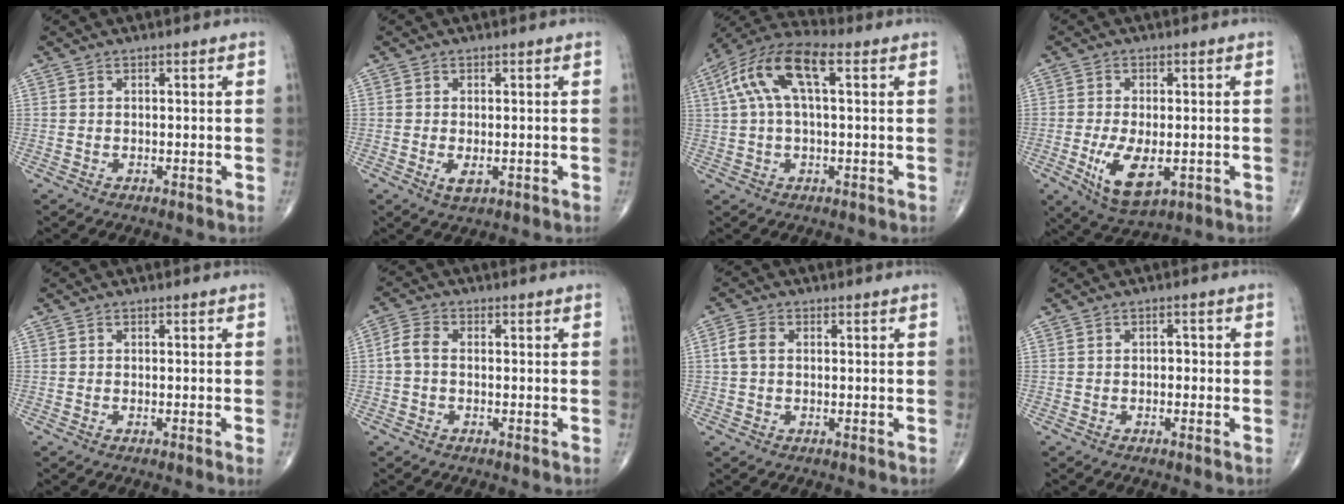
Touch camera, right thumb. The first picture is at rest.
{"total": 2.5, "force": [-0.6, 1.2, 2.1], "torque": [-0.038, -0.005, -0.009]}
{"total": 13.2, "force": [3.6, 5.2, 11.6], "torque": [-0.246, 0.044, 0.059]}
{"total": 9.1, "force": [-2.4, 4.4, 7.6], "torque": [-0.134, -0.014, -0.030]}
{"total": 1.1, "force": [-0.4, -0.2, 1.0], "torque": [-0.019, -0.004, -0.006]}
{"total": 3.4, "force": [-0.3, 2.2, 2.6], "torque": [-0.055, 0.010, -0.014]}
{"total": 3.2, "force": [0.3, 2.2, 2.3], "torque": [-0.054, 0.008, 0.003]}
{"total": 1.6, "force": [-0.2, 1.1, 1.2], "torque": [-0.006, 0.004, -0.009]}